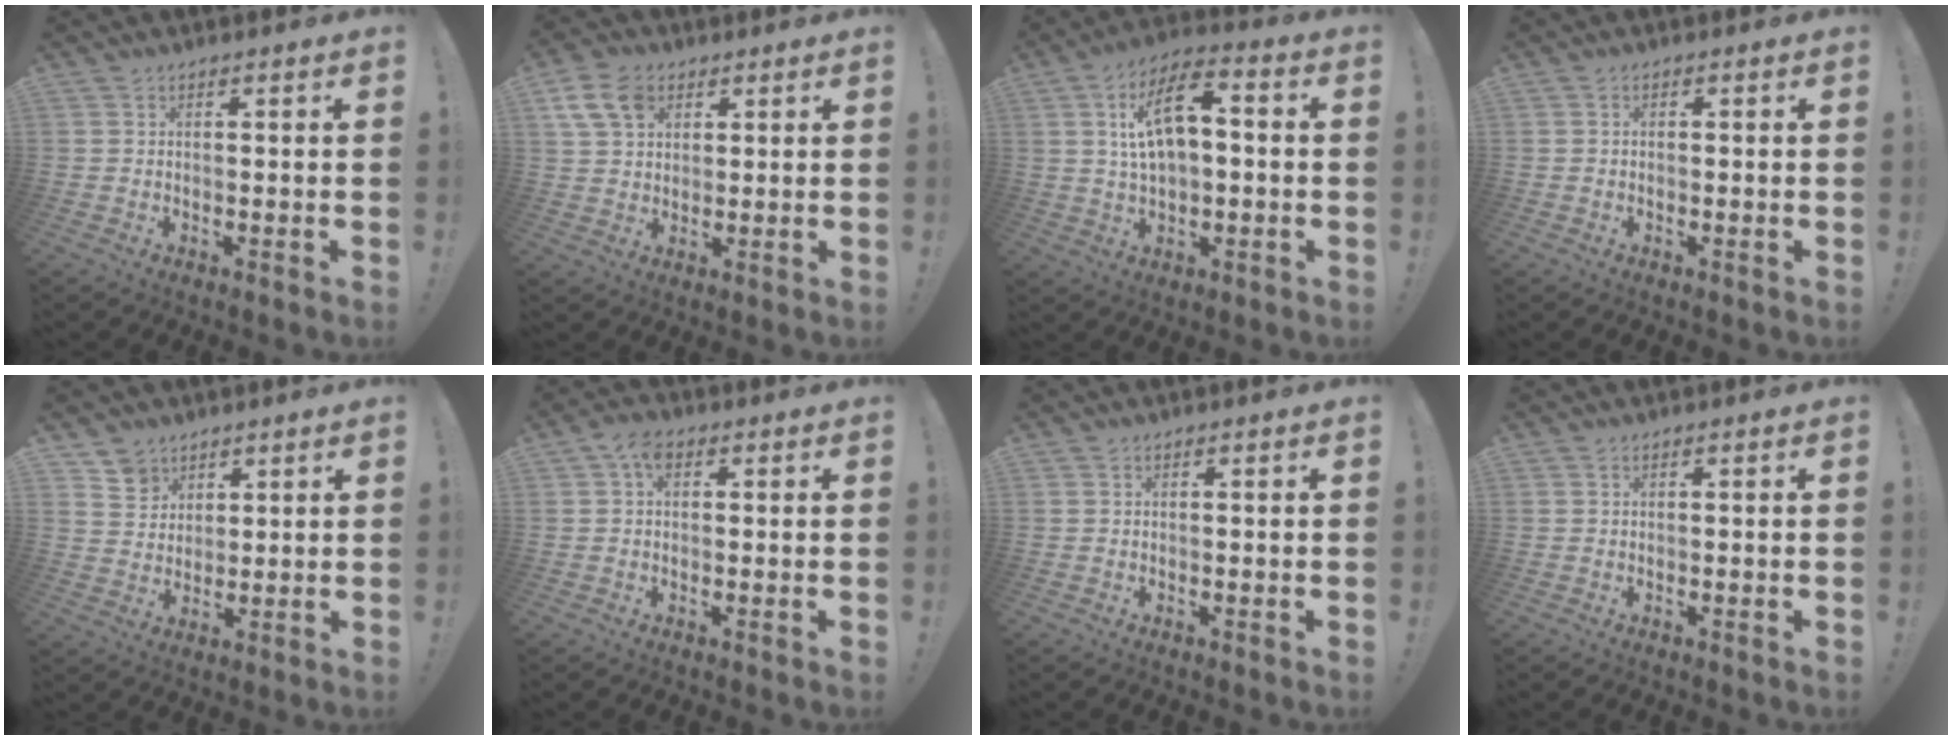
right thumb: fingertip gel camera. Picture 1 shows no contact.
{"total": 10.2, "force": [4.7, 7.3, 5.4], "torque": [-0.100, -0.008, 0.094]}
{"total": 13.2, "force": [2.4, 6.8, 11.0], "torque": [-0.176, 0.007, 0.044]}
{"total": 0.5, "force": [-0.3, 0.4, 0.0], "torque": [-0.008, 0.005, -0.005]}
{"total": 6.3, "force": [4.2, 4.7, 0.7], "torque": [0.000, -0.035, 0.080]}
{"total": 4.5, "force": [1.3, 2.9, 3.2], "torque": [-0.064, 0.010, 0.026]}
{"total": 0.0}
{"total": 0.0}